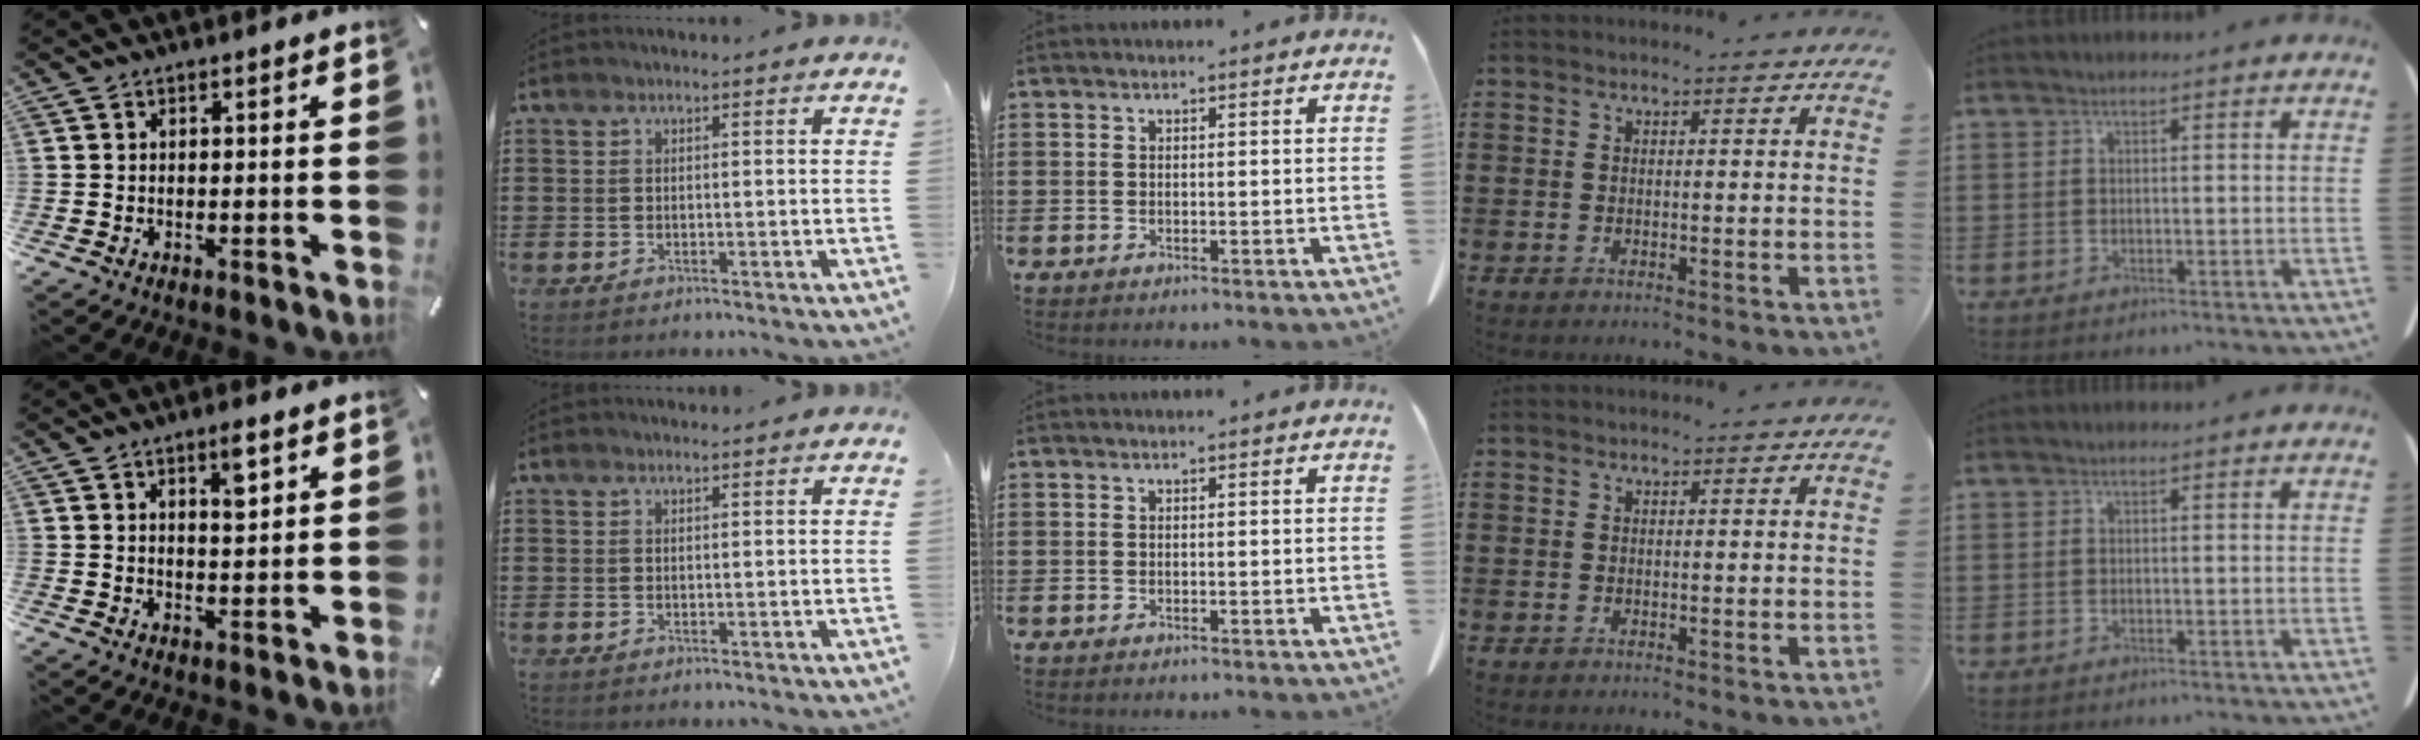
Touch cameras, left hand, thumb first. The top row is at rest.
{"thumb": {"total": 5.2, "force": [2.6, 2.0, 4.1], "torque": [-0.055, -0.009, 0.037]}, "index": {"total": 0.6, "force": [0.6, 0.0, 0.2], "torque": [-0.006, -0.002, 0.012]}}